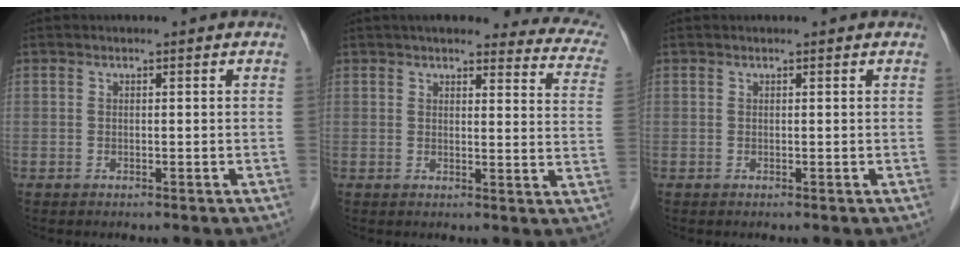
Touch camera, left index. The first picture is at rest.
{"total": 19.4, "force": [17.1, 3.9, 8.3], "torque": [-0.078, -0.020, 0.172]}
{"total": 1.1, "force": [1.0, 0.2, 0.3], "torque": [-0.009, 0.015, 0.011]}